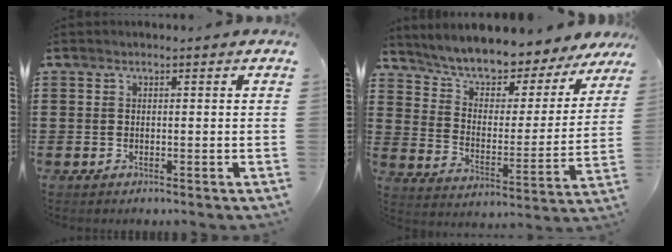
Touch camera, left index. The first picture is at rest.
{"total": 6.1, "force": [5.8, 1.0, 1.5], "torque": [-0.062, -0.052, 0.096]}